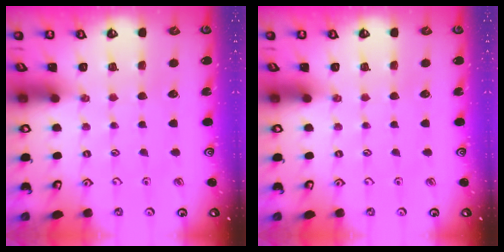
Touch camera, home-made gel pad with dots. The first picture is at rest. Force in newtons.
{"total": 0.0}